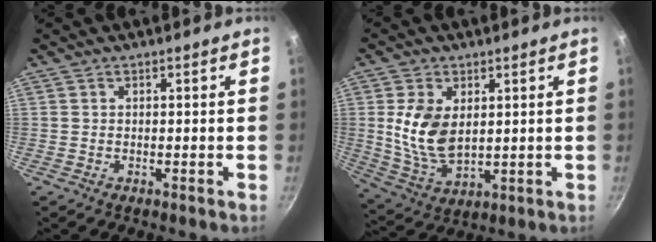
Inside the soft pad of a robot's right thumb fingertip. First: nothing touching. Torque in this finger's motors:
{"motor_torque": [-0.10, -0.07, 1.31, 0.00, 0.11]}